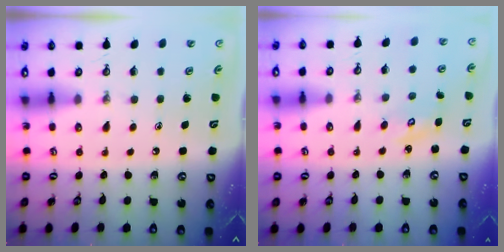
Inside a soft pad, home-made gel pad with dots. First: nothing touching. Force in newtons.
{"total": 3.4, "press": 3.4, "slide": 0.4}